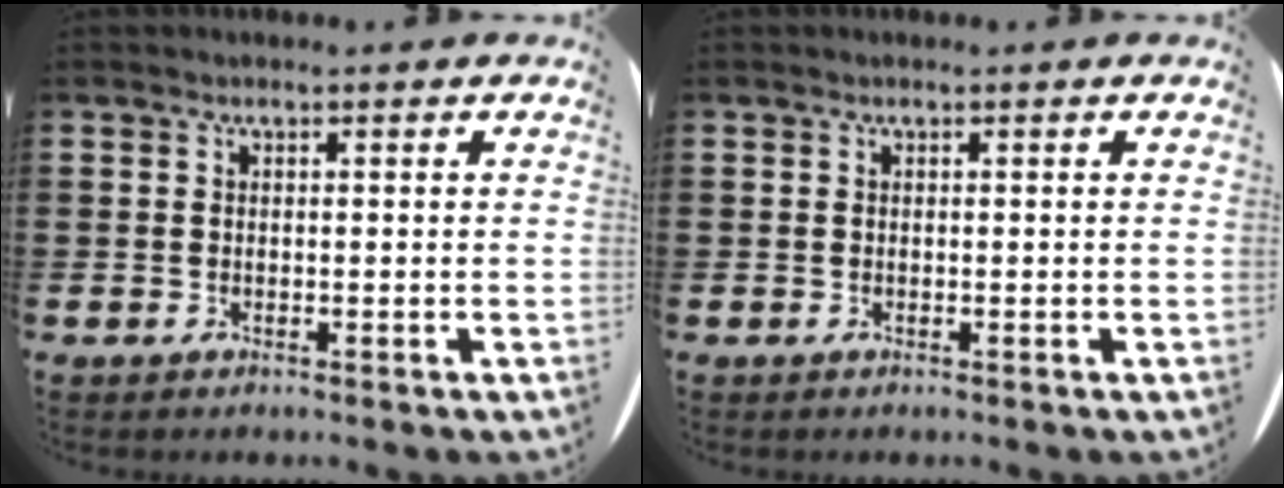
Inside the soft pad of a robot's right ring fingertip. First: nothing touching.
{"total": 0.0}